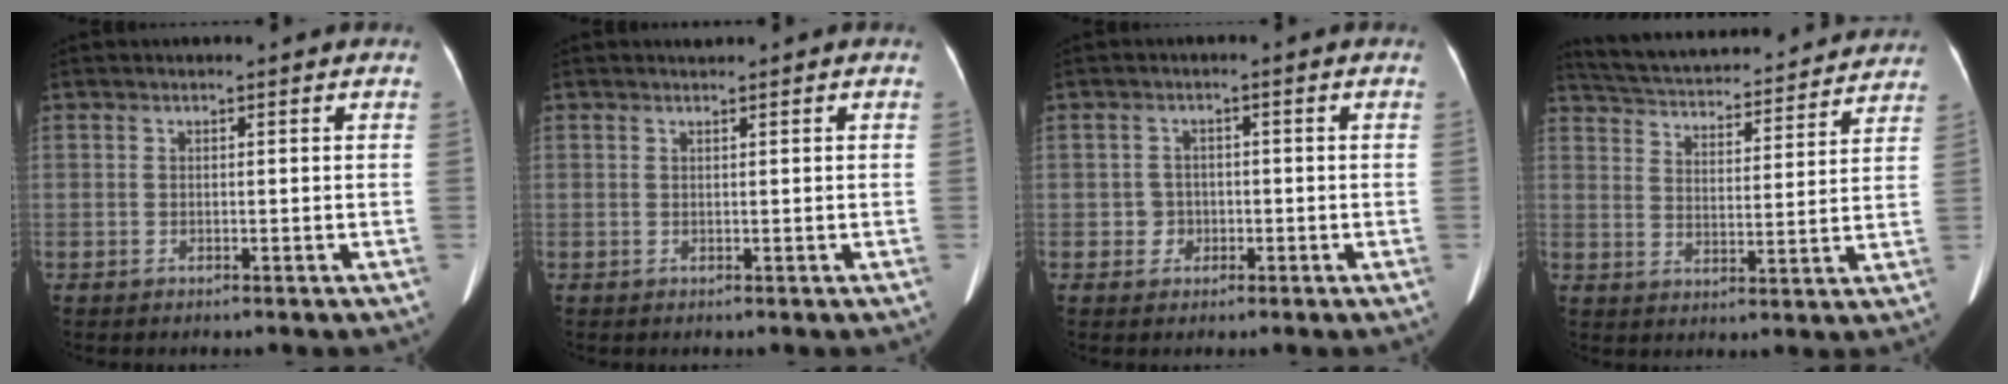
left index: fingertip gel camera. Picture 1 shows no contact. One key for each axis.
{"total": 0.5, "fx": 0.5, "fy": -0.1, "fz": 0.1, "tx": -0.006, "ty": 0.001, "tz": 0.010}
{"total": 2.2, "fx": -0.6, "fy": 2.2, "fz": 0.2, "tx": 0.002, "ty": 0.008, "tz": -0.010}
{"total": 24.1, "fx": 22.2, "fy": 5.0, "fz": 7.9, "tx": -0.143, "ty": 0.006, "tz": 0.297}